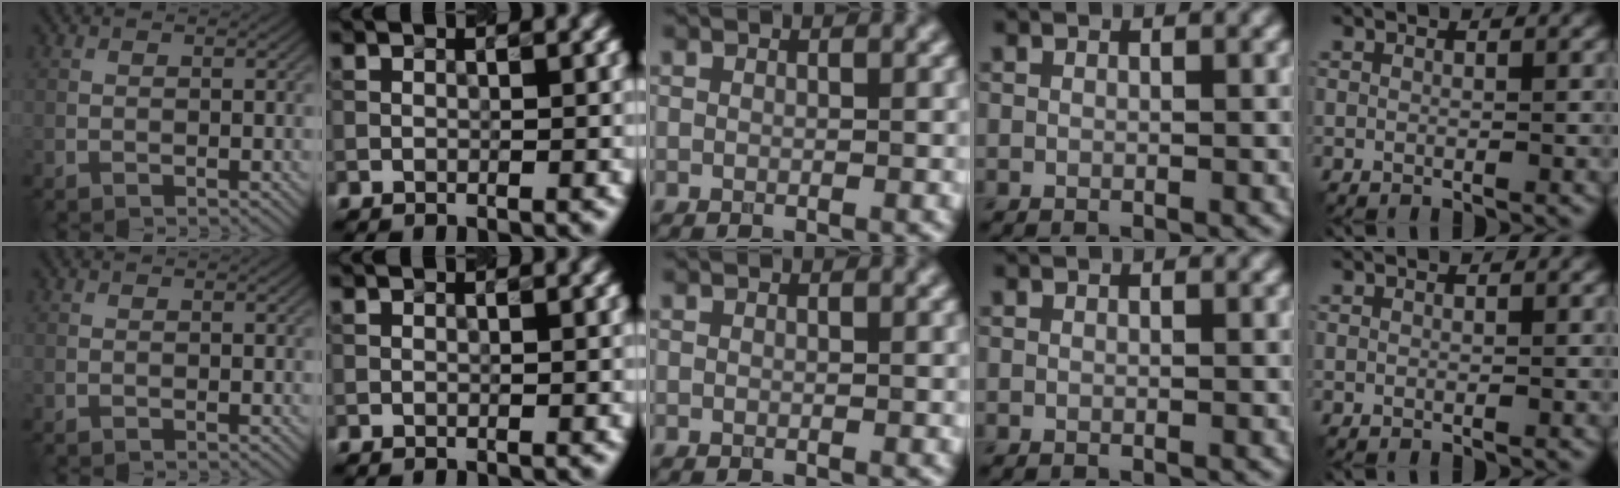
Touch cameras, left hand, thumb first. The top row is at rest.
{}